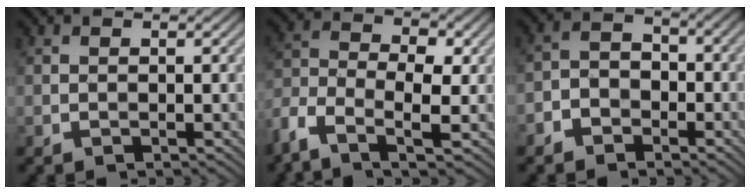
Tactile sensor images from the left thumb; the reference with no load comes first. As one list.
[{"total": 8.2, "force": [-4.0, 3.9, 6.0], "torque": [-0.134, -0.006, -0.091]}, {"total": 3.9, "force": [-2.6, 2.6, 1.4], "torque": [-0.021, 0.004, -0.060]}]